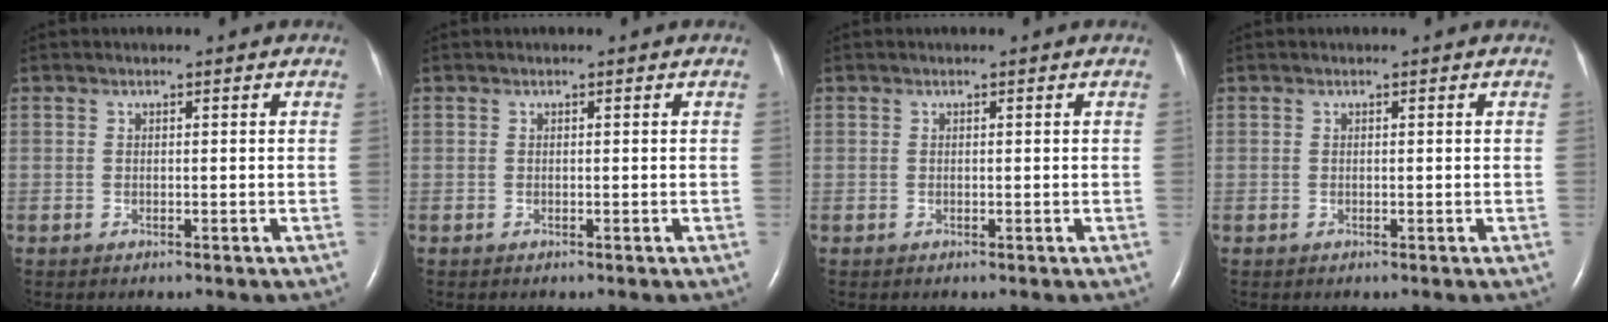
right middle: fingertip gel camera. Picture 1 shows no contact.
{"total": 0.0}
{"total": 0.0}
{"total": 0.0}